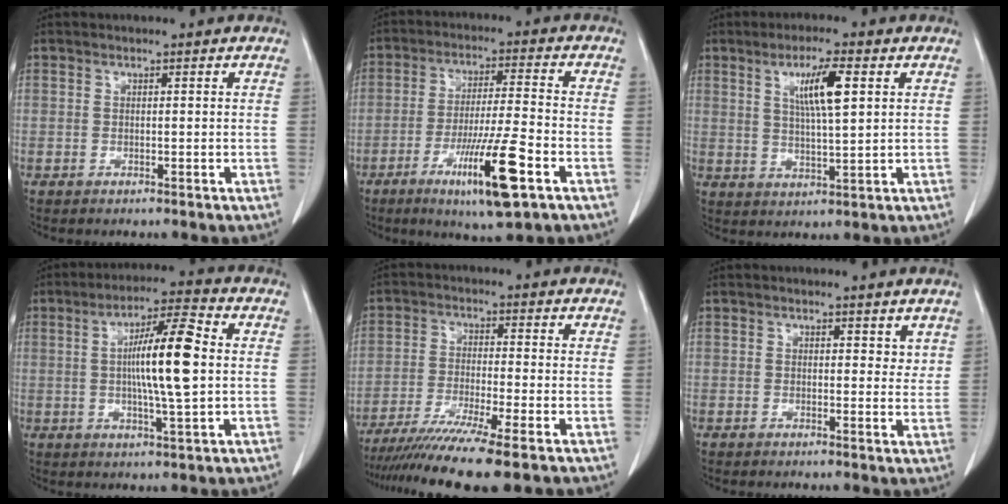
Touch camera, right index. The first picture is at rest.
{"total": 12.3, "force": [-5.8, 0.6, 10.9], "torque": [-0.192, -0.020, -0.097]}
{"total": 7.3, "force": [2.6, 0.5, 6.8], "torque": [-0.121, 0.000, 0.044]}
{"total": 11.4, "force": [0.8, 0.6, 11.3], "torque": [-0.196, 0.005, 0.009]}
{"total": 11.2, "force": [-8.5, -1.1, 7.3], "torque": [-0.116, -0.028, -0.138]}
{"total": 2.5, "force": [1.9, 1.4, 0.9], "torque": [0.006, -0.010, 0.021]}